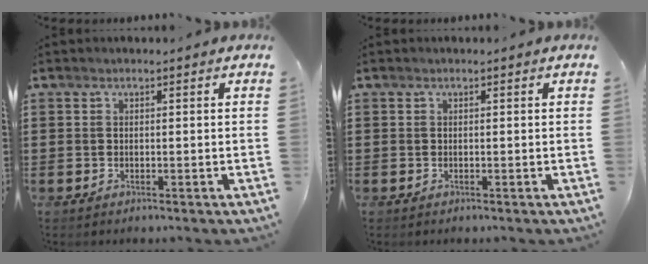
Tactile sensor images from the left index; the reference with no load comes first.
{"total": 0.0}